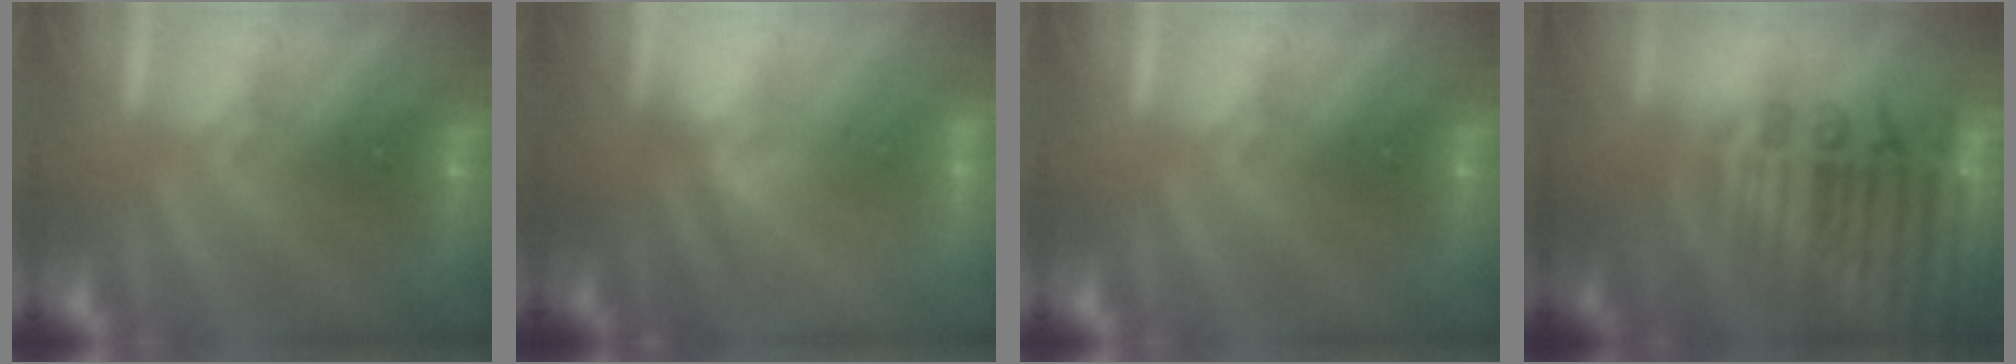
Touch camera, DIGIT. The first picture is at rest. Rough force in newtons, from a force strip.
{"total": 1.8}
{"total": 0.0}
{"total": 8.6}